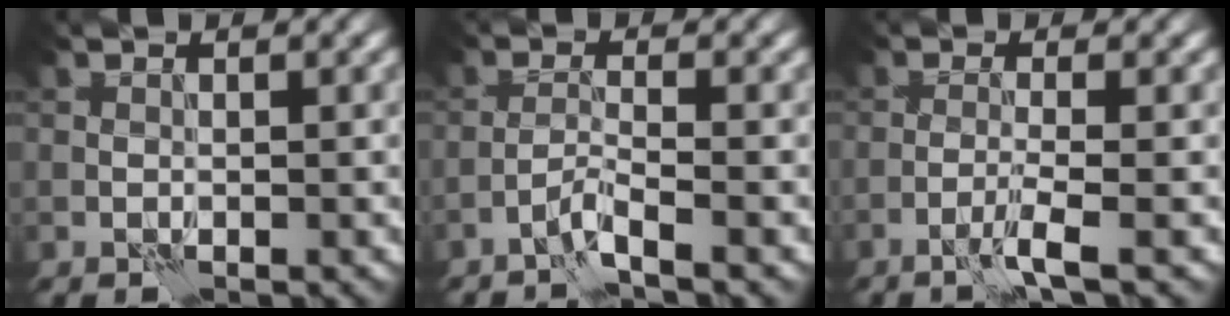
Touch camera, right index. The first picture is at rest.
{"total": 2.4, "force": [-1.7, 0.1, 1.7], "torque": [-0.032, 0.006, -0.042]}
{"total": 2.6, "force": [-1.4, 0.1, 2.2], "torque": [-0.039, 0.005, -0.040]}